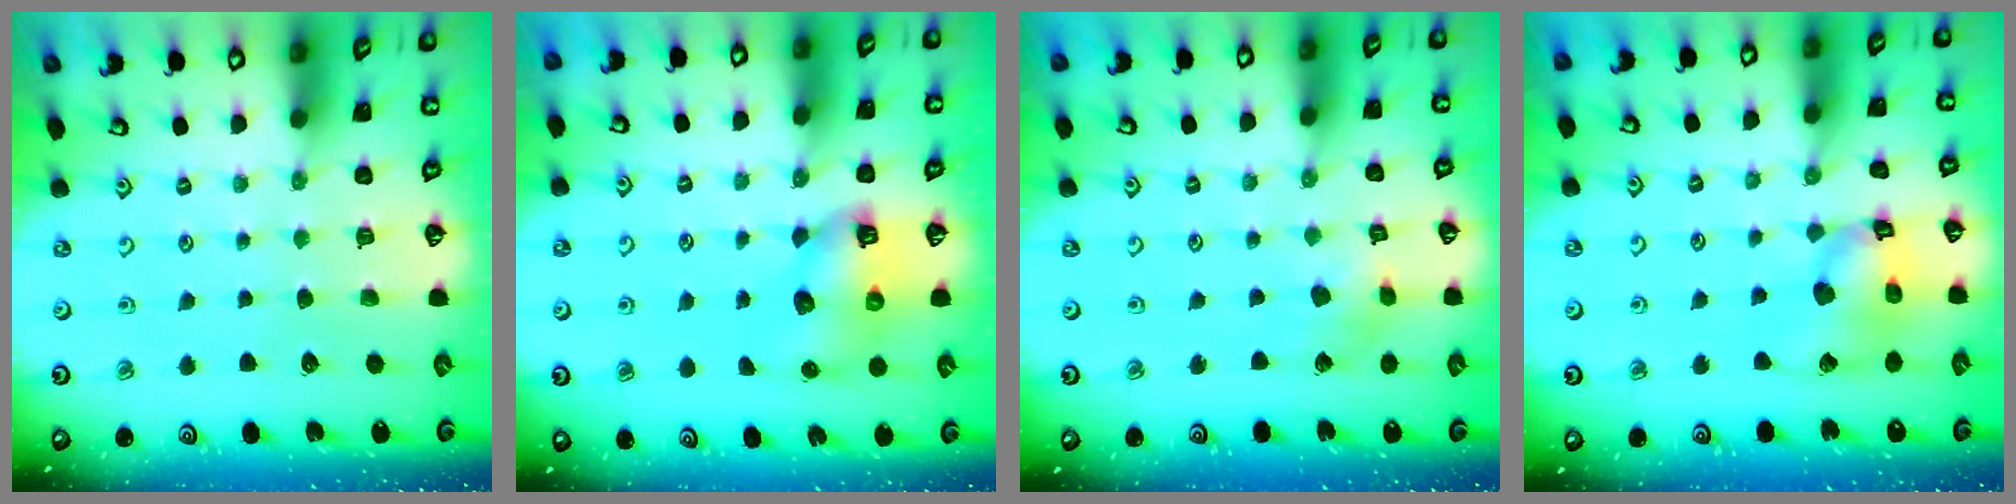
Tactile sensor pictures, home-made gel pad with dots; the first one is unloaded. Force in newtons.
{"total": 8.4, "press": 8.3, "slide": 1.0}
{"total": 4.1, "press": 4.1, "slide": 0.5}
{"total": 14.1, "press": 14.0, "slide": 1.7}